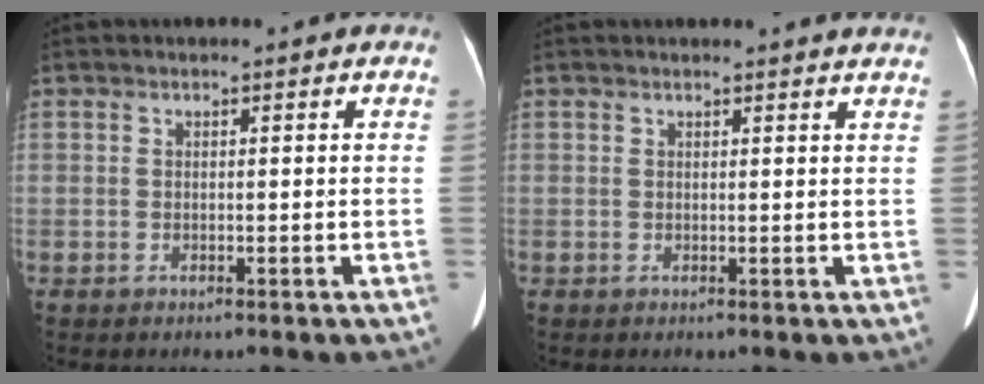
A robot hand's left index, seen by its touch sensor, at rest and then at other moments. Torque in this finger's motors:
{"motor_torque": [0.07, -0.12, 0.03, 0.04]}